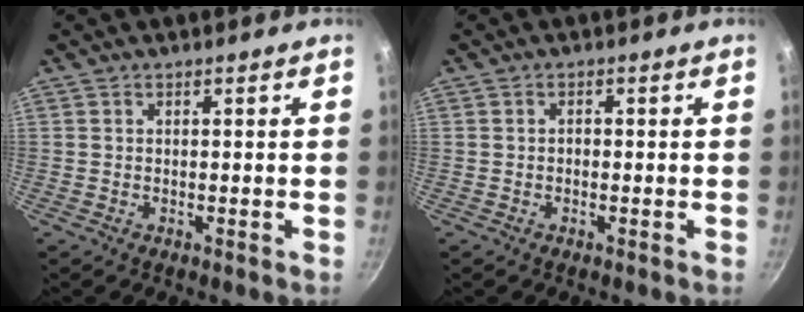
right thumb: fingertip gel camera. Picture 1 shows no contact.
{"total": 0.8, "force": [-0.2, 0.6, 0.4], "torque": [-0.007, 0.005, -0.004]}